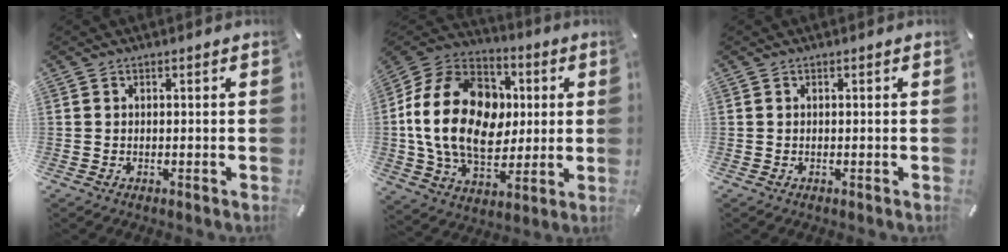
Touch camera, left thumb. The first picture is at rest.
{"total": 20.6, "force": [1.0, 15.8, 13.2], "torque": [-0.253, 0.012, 0.021]}
{"total": 0.0}